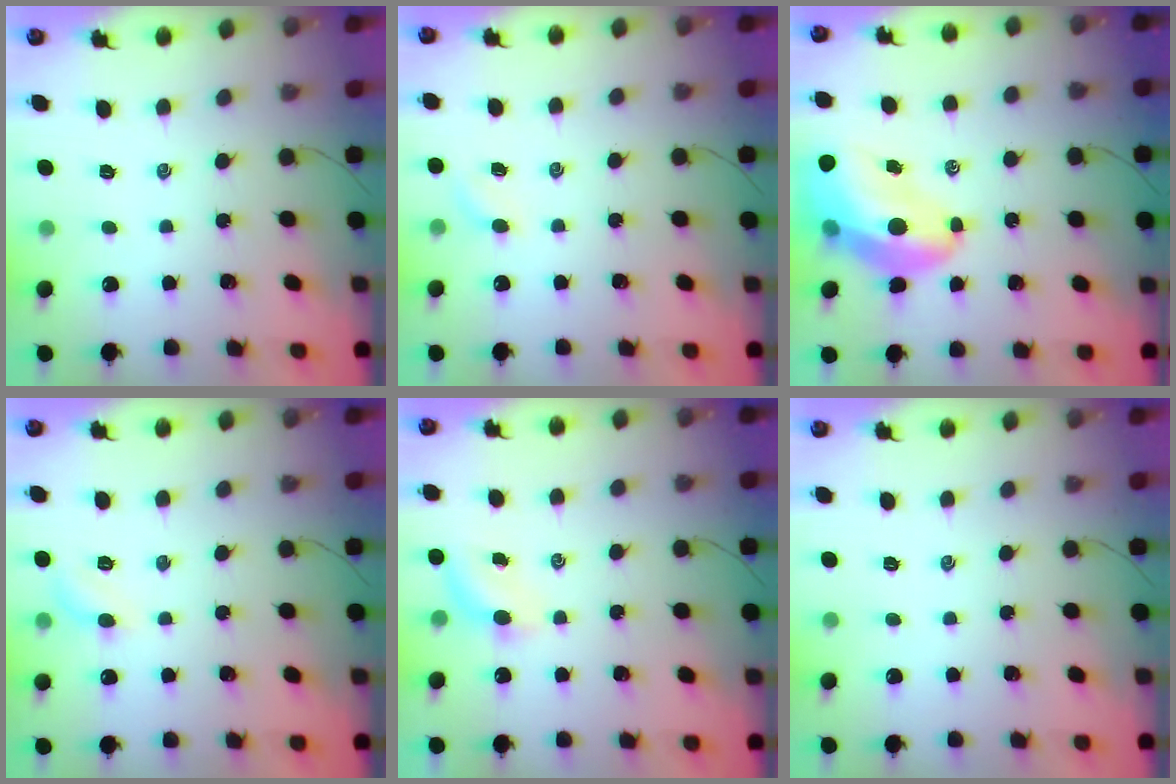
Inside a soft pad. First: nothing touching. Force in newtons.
{"total": 2.4, "press": 2.3, "slide": 0.8}
{"total": 15.3, "press": 14.6, "slide": 4.4}
{"total": 5.2, "press": 5.1, "slide": 0.9}
{"total": 5.4, "press": 5.2, "slide": 1.3}
{"total": 0.0}